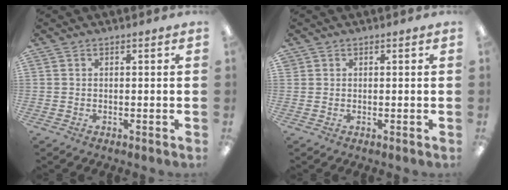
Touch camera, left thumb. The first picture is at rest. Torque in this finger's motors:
{"motor_torque": [-0.31, -0.15, -0.24, 0.05, 0.00]}